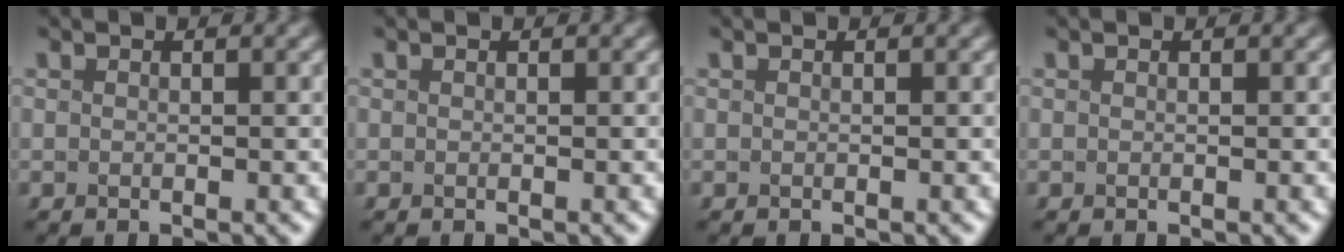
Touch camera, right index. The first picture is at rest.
{"total": 0.0}
{"total": 0.0}
{"total": 0.0}